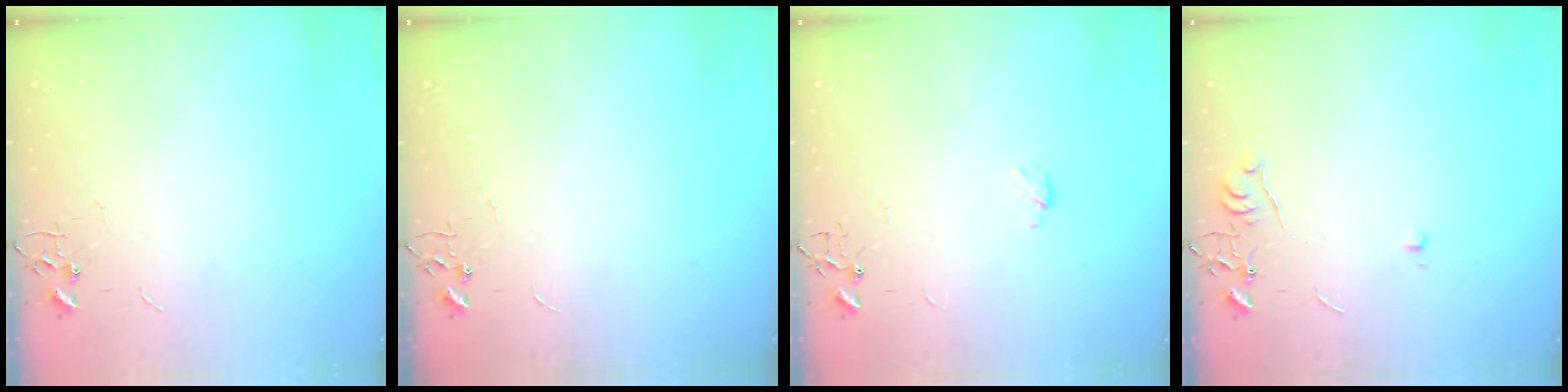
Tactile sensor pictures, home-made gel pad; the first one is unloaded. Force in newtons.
{"total": 0.0}
{"total": 3.0, "press": 3.0, "slide": 0.5}
{"total": 5.2, "press": 5.2, "slide": 0.6}